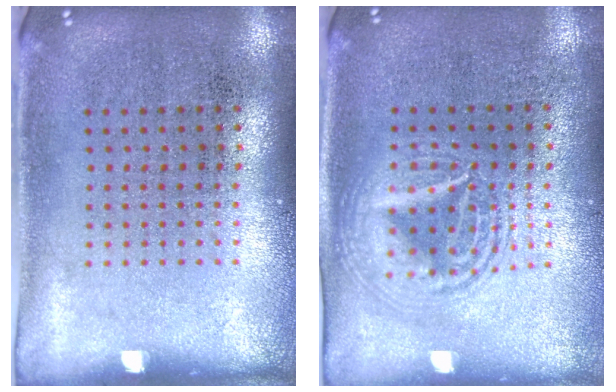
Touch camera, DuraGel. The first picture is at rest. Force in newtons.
{"total": 2.6, "press": 2.6, "slide": 0.3}